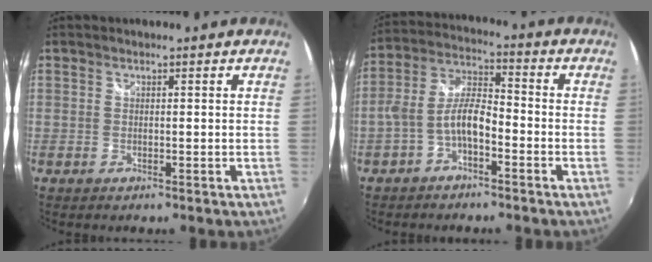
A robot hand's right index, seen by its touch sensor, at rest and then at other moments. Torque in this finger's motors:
{"motor_torque": [1.01, -0.75, 0.73, 0.16]}